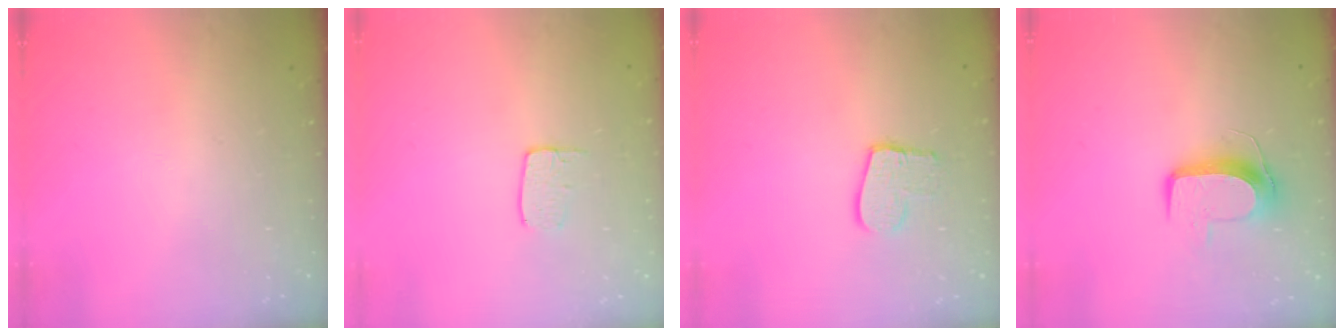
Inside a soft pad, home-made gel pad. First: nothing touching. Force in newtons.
{"total": 4.3, "press": 4.3, "slide": 0.3}
{"total": 9.9, "press": 9.9, "slide": 0.8}
{"total": 9.1, "press": 9.1, "slide": 0.1}